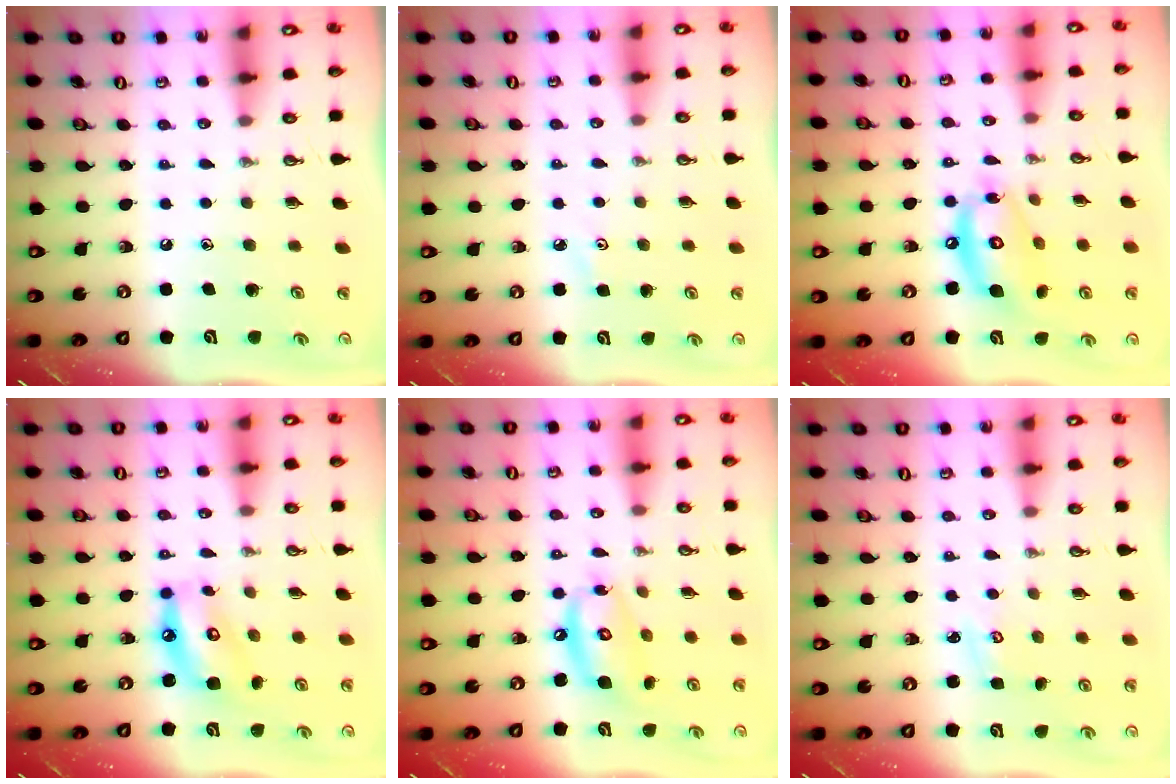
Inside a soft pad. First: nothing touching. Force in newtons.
{"total": 2.6, "press": 2.6, "slide": 0.5}
{"total": 14.0, "press": 13.9, "slide": 1.5}
{"total": 10.0, "press": 10.0, "slide": 0.7}
{"total": 12.7, "press": 12.6, "slide": 1.4}
{"total": 3.0, "press": 3.0, "slide": 0.3}